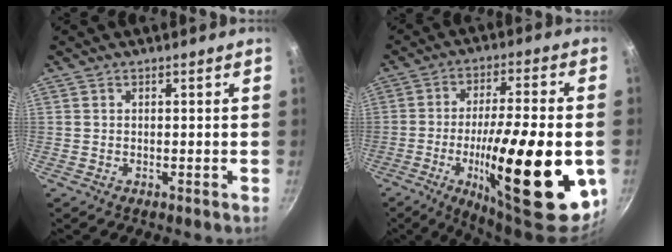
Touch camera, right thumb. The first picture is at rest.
{"total": 28.0, "force": [-6.9, 8.3, 25.9], "torque": [-0.367, 0.010, -0.100]}